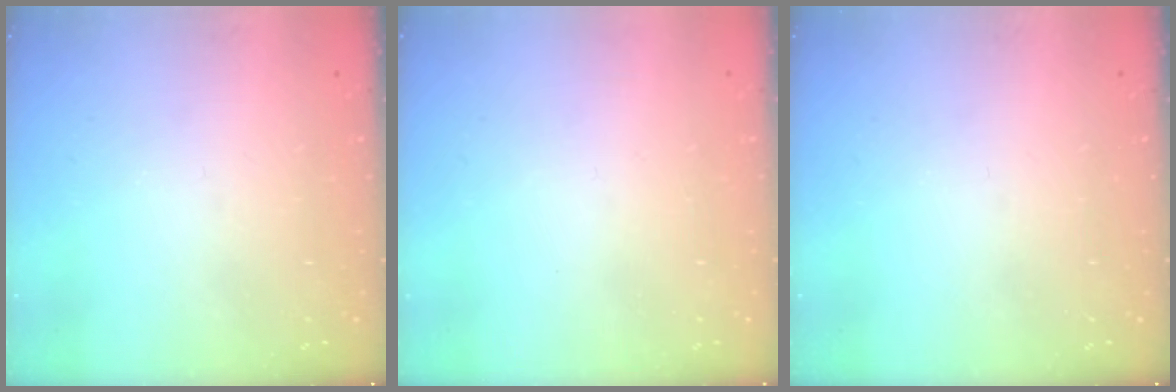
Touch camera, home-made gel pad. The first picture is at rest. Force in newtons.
{"total": 1.7, "press": 1.7, "slide": 0.2}
{"total": 0.0}